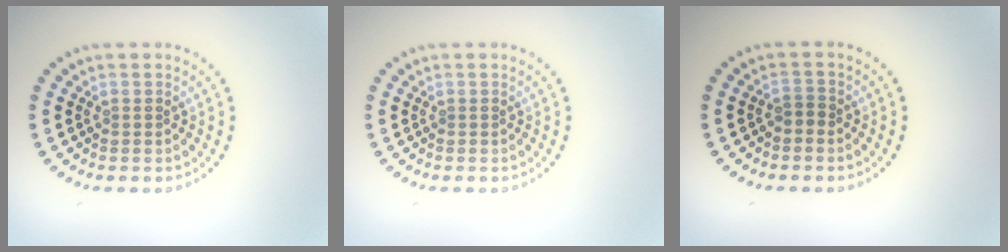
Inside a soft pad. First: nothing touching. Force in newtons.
{"total": 0.0}
{"total": 0.9, "press": 0.7, "slide": 0.6}